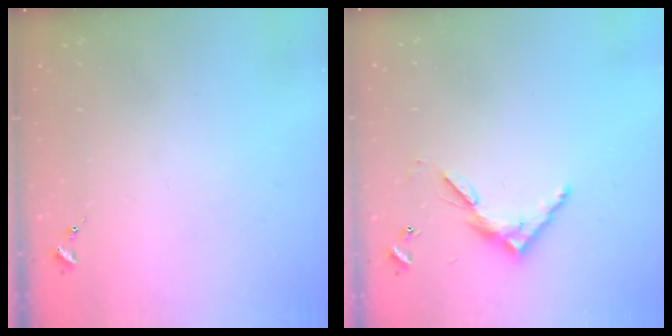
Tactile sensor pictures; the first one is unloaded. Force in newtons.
{"total": 7.4, "press": 7.4, "slide": 0.4}